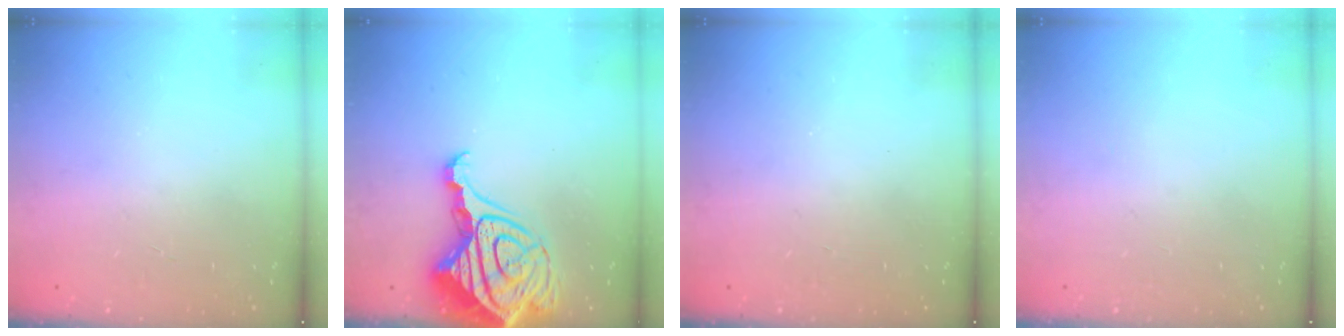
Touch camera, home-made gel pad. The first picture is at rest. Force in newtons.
{"total": 19.2, "press": 19.0, "slide": 2.1}
{"total": 0.0}
{"total": 0.0}